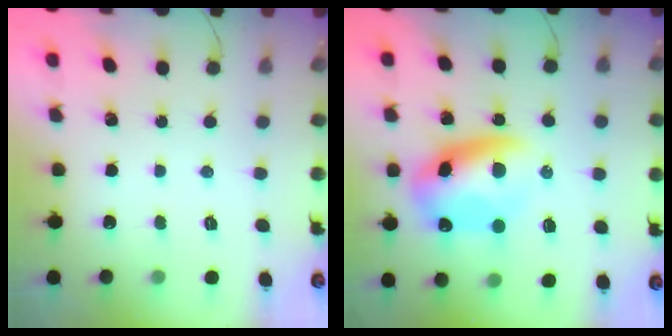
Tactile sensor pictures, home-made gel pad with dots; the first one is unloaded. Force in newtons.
{"total": 11.3, "press": 11.0, "slide": 2.5}